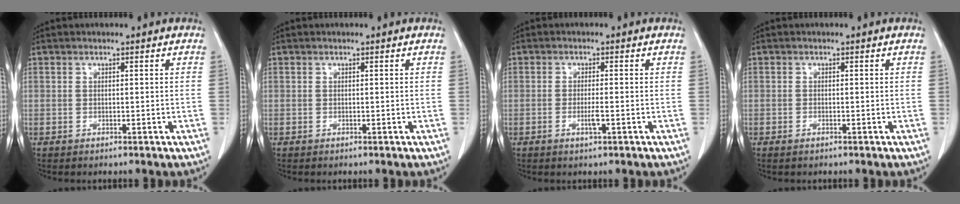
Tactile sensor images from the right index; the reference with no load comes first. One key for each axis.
{"total": 0.0}
{"total": 2.4, "fx": -0.7, "fy": 0.3, "fz": 2.2, "tx": -0.047, "ty": -0.004, "tz": -0.012}
{"total": 0.7, "fx": -0.3, "fy": 0.4, "fz": 0.5, "tx": -0.012, "ty": -0.001, "tz": -0.003}